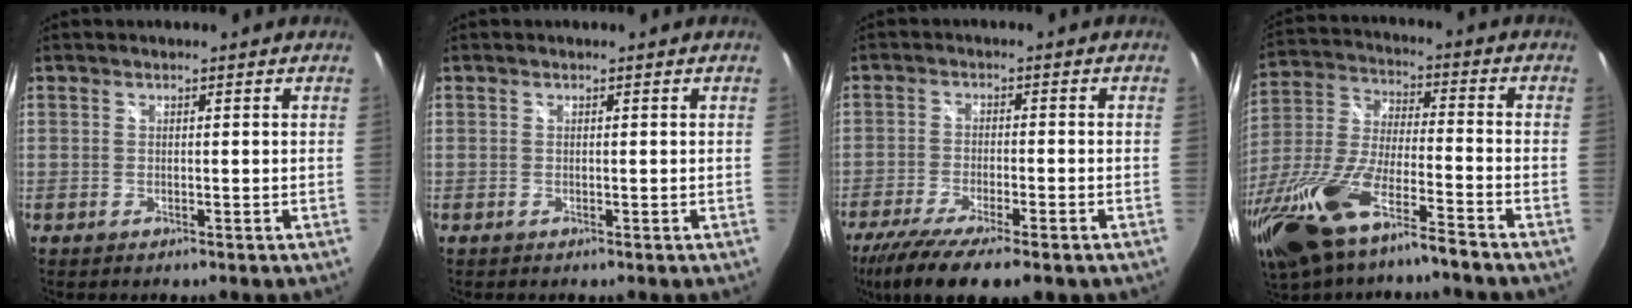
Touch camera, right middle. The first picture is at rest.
{"total": 0.0}
{"total": 13.6, "force": [-9.9, 2.7, 9.0], "torque": [-0.185, -0.053, -0.163]}
{"total": 20.2, "force": [-13.7, 4.5, 14.2], "torque": [-0.311, -0.039, -0.260]}